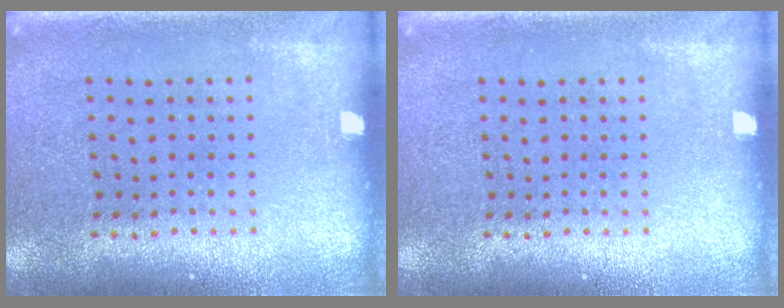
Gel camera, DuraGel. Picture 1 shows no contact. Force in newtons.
{"total": 0.0}